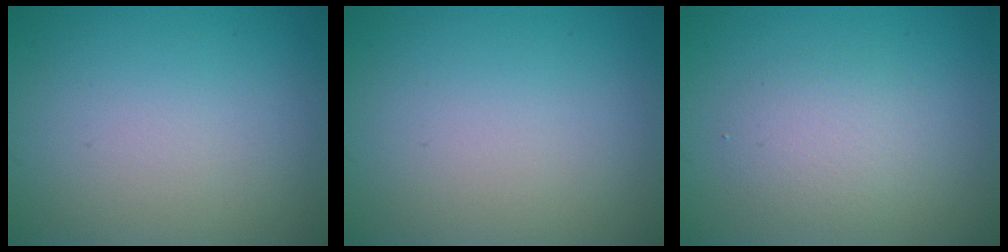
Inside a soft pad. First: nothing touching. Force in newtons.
{"total": 0.0}
{"total": 2.5, "press": 2.5, "slide": 0.2}